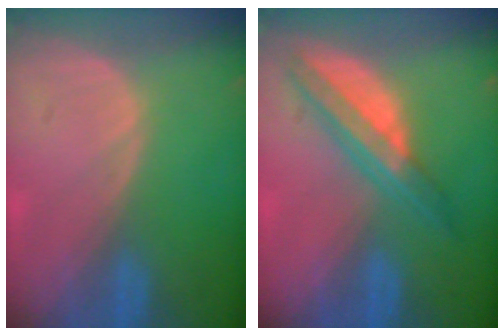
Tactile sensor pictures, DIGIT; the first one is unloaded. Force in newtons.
{"total": 7.2, "press": 6.2, "slide": 3.6}